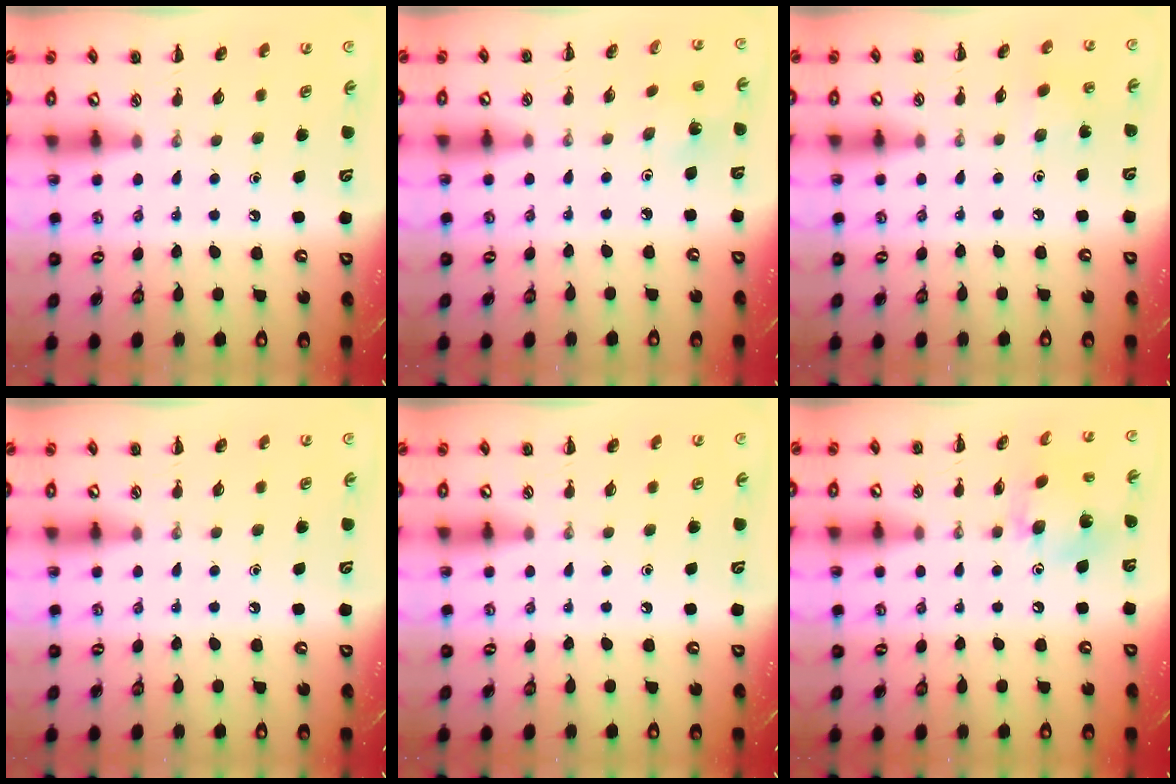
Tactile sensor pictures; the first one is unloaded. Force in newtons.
{"total": 1.6, "press": 1.5, "slide": 0.5}
{"total": 2.5, "press": 2.4, "slide": 0.8}
{"total": 0.0}
{"total": 0.0}
{"total": 8.5, "press": 8.5, "slide": 0.5}